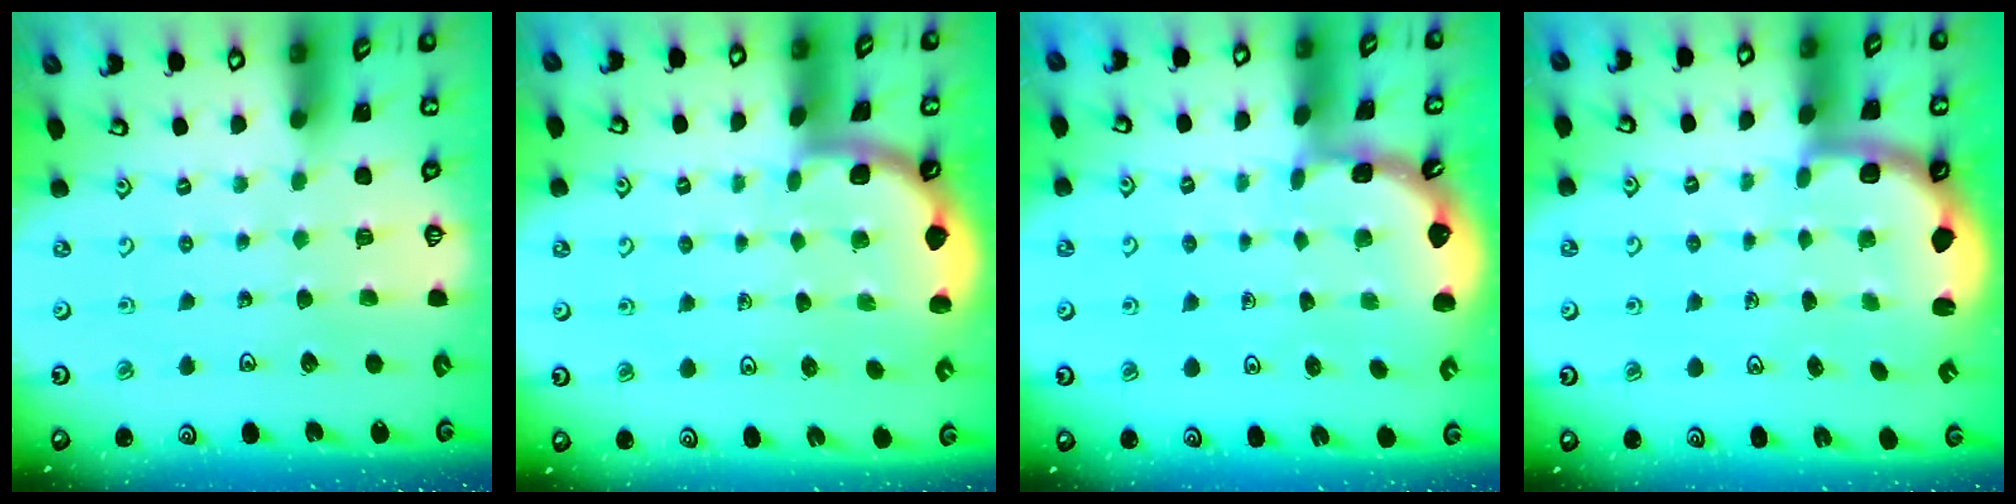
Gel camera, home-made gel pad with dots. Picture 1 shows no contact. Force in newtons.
{"total": 1.7, "press": 1.7, "slide": 0.1}
{"total": 1.1, "press": 1.1, "slide": 0.1}
{"total": 2.3, "press": 2.0, "slide": 1.1}